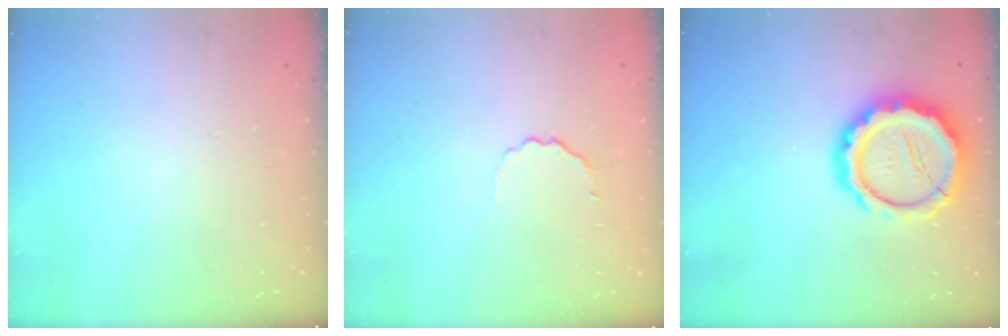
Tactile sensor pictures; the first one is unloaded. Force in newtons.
{"total": 2.6, "press": 2.5, "slide": 0.8}
{"total": 16.3, "press": 16.0, "slide": 3.1}